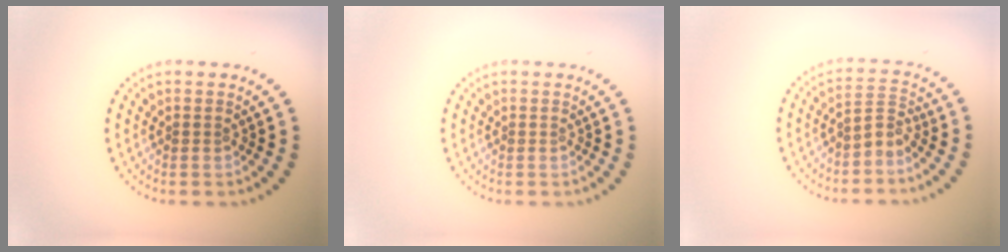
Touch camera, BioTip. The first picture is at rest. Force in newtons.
{"total": 0.0}
{"total": 2.2, "press": 1.5, "slide": 1.6}